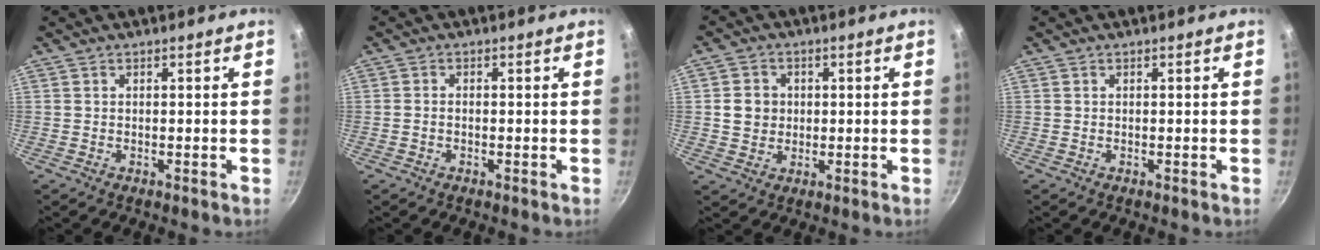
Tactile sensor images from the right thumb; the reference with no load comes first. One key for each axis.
{"total": 1.0, "fx": -0.4, "fy": 0.6, "fz": 0.6, "tx": -0.012, "ty": 0.008, "tz": -0.008}
{"total": 5.2, "fx": 0.4, "fy": 4.7, "fz": 2.2, "tx": -0.018, "ty": 0.006, "tz": 0.004}
{"total": 0.0}